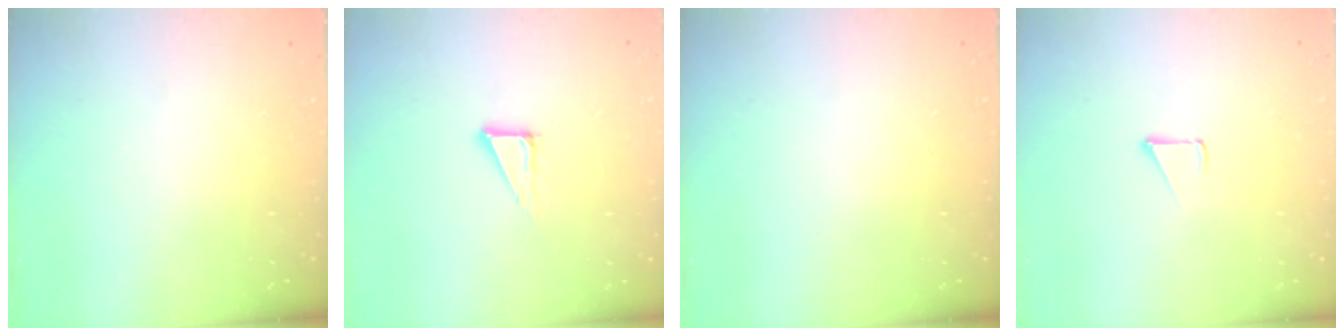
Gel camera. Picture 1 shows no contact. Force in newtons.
{"total": 5.0, "press": 5.0, "slide": 0.2}
{"total": 0.0}
{"total": 1.7, "press": 1.7, "slide": 0.1}